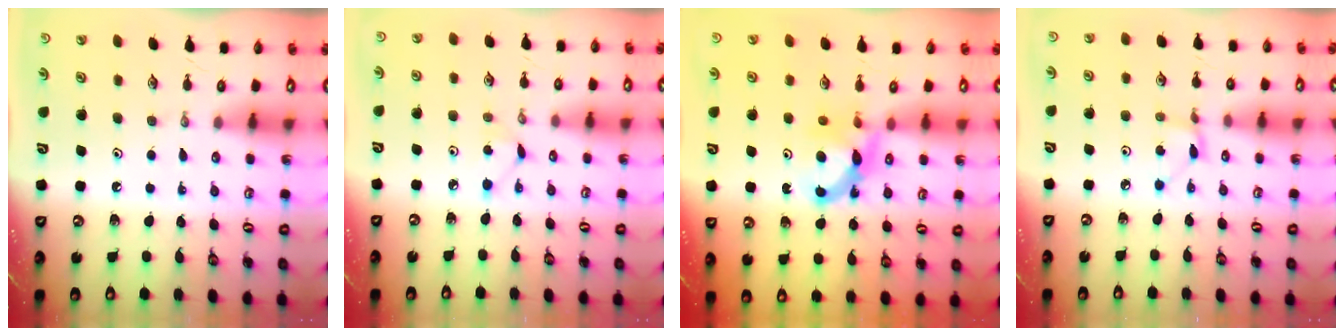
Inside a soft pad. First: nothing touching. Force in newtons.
{"total": 3.8, "press": 3.7, "slide": 0.5}
{"total": 7.2, "press": 7.2, "slide": 0.4}
{"total": 2.3, "press": 2.3, "slide": 0.4}